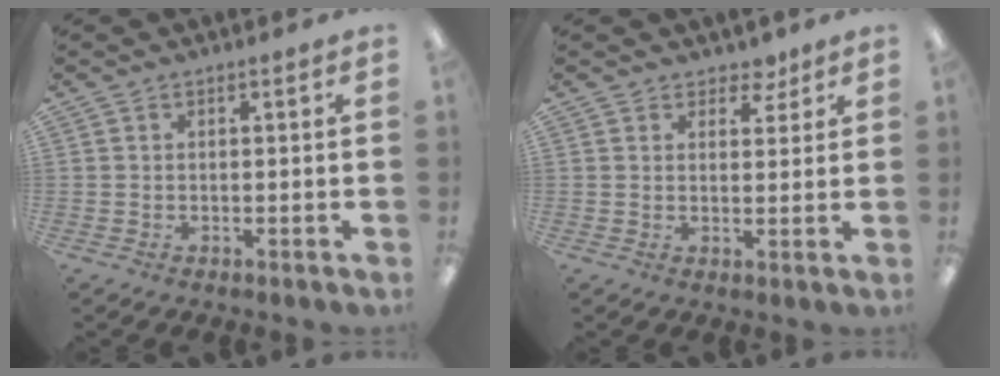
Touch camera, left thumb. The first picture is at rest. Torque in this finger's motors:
{"motor_torque": [-0.05, 0.00, -0.06, 0.17, 0.03]}